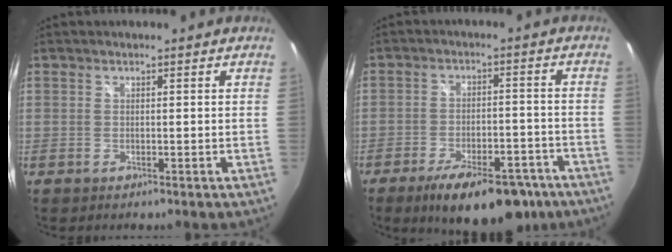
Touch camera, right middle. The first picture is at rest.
{"total": 16.8, "force": [-11.6, 6.5, 10.1], "torque": [-0.173, -0.014, -0.159]}